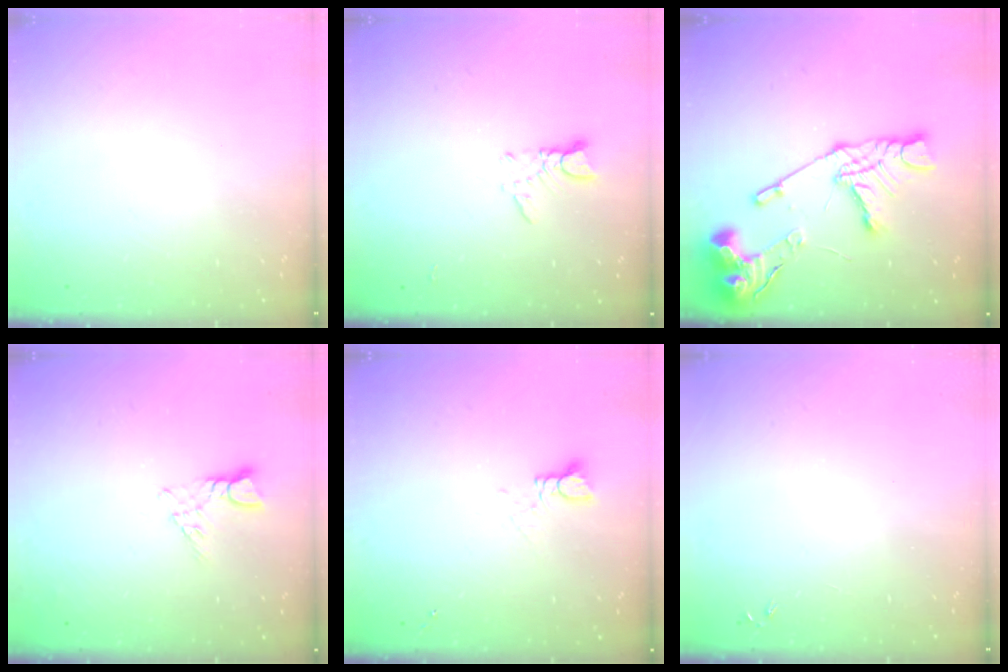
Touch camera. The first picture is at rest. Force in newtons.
{"total": 3.0, "press": 3.0, "slide": 0.4}
{"total": 16.9, "press": 16.8, "slide": 1.7}
{"total": 3.8, "press": 3.8, "slide": 0.4}
{"total": 2.5, "press": 2.5, "slide": 0.2}
{"total": 0.0}